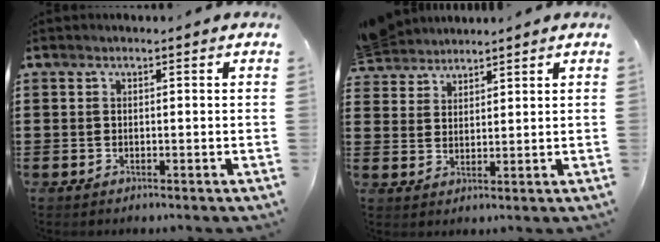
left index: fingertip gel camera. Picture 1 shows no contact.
{"total": 4.4, "force": [4.2, 1.3, 0.2], "torque": [-0.021, -0.008, 0.082]}